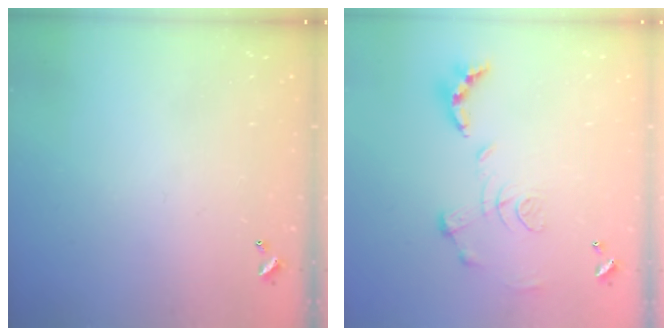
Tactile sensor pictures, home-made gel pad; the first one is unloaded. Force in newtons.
{"total": 1.2, "press": 0.4, "slide": 1.1}